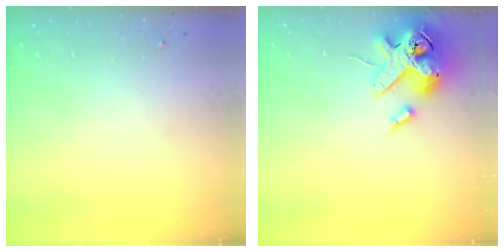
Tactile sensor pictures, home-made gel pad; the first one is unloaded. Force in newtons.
{"total": 16.3, "press": 16.1, "slide": 2.8}